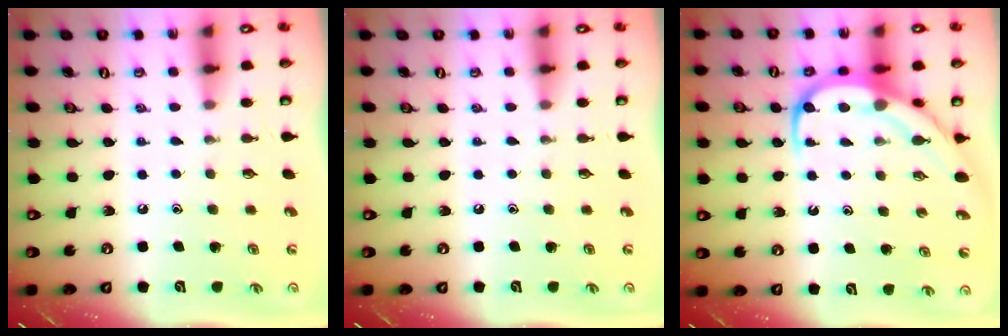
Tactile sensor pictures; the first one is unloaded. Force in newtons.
{"total": 0.0}
{"total": 10.1, "press": 10.0, "slide": 1.2}